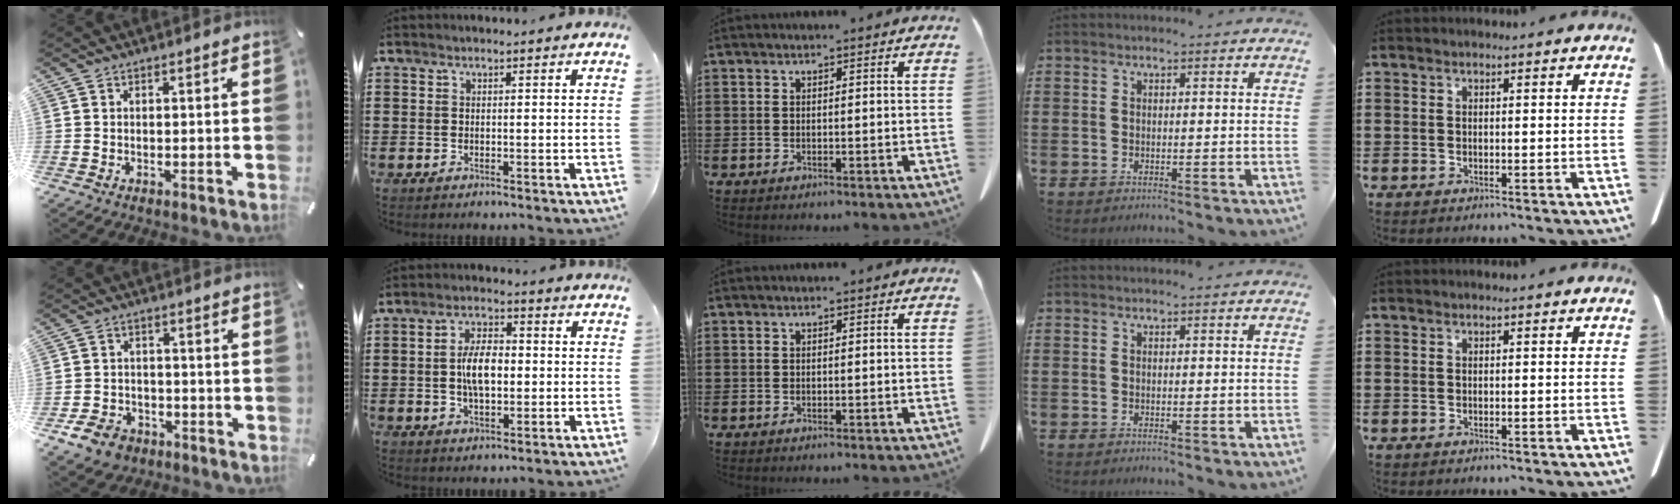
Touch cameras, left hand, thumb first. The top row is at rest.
{"thumb": {"total": 7.2, "force": [-4.4, 5.1, 2.6], "torque": [-0.053, 0.032, -0.080]}, "index": {"total": 6.4, "force": [-0.2, 3.2, 5.6], "torque": [-0.110, 0.001, -0.012]}}